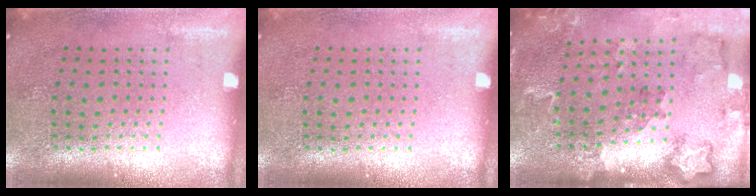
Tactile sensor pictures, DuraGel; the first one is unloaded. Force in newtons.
{"total": 0.0}
{"total": 1.8, "press": 1.8, "slide": 0.0}